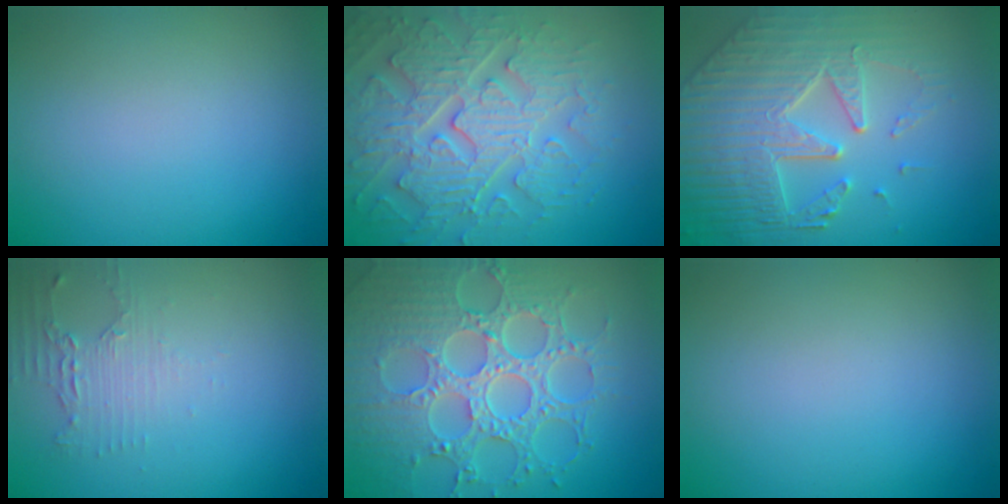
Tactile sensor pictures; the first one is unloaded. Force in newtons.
{"total": 7.8, "press": 6.3, "slide": 4.6}
{"total": 7.7, "press": 6.0, "slide": 4.8}
{"total": 2.0, "press": 1.6, "slide": 1.1}
{"total": 8.7, "press": 6.5, "slide": 5.7}
{"total": 0.0}